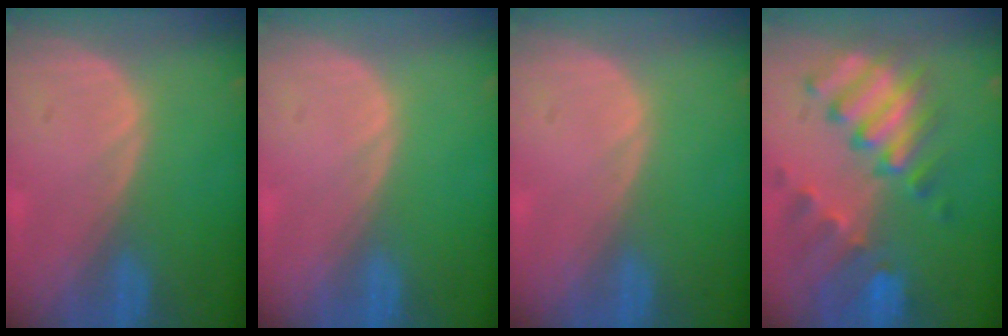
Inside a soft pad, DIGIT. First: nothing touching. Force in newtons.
{"total": 0.0}
{"total": 0.0}
{"total": 10.2, "press": 8.9, "slide": 5.0}